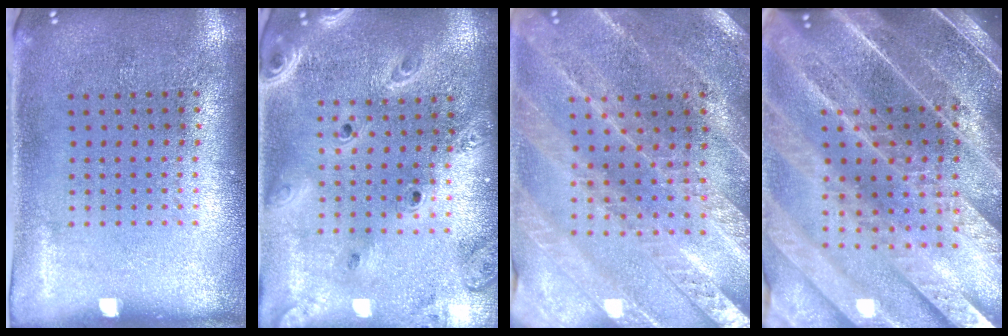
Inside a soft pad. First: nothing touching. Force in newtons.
{"total": 2.7, "press": 2.3, "slide": 1.3}
{"total": 2.4, "press": 2.4, "slide": 0.4}
{"total": 5.6, "press": 4.7, "slide": 3.0}